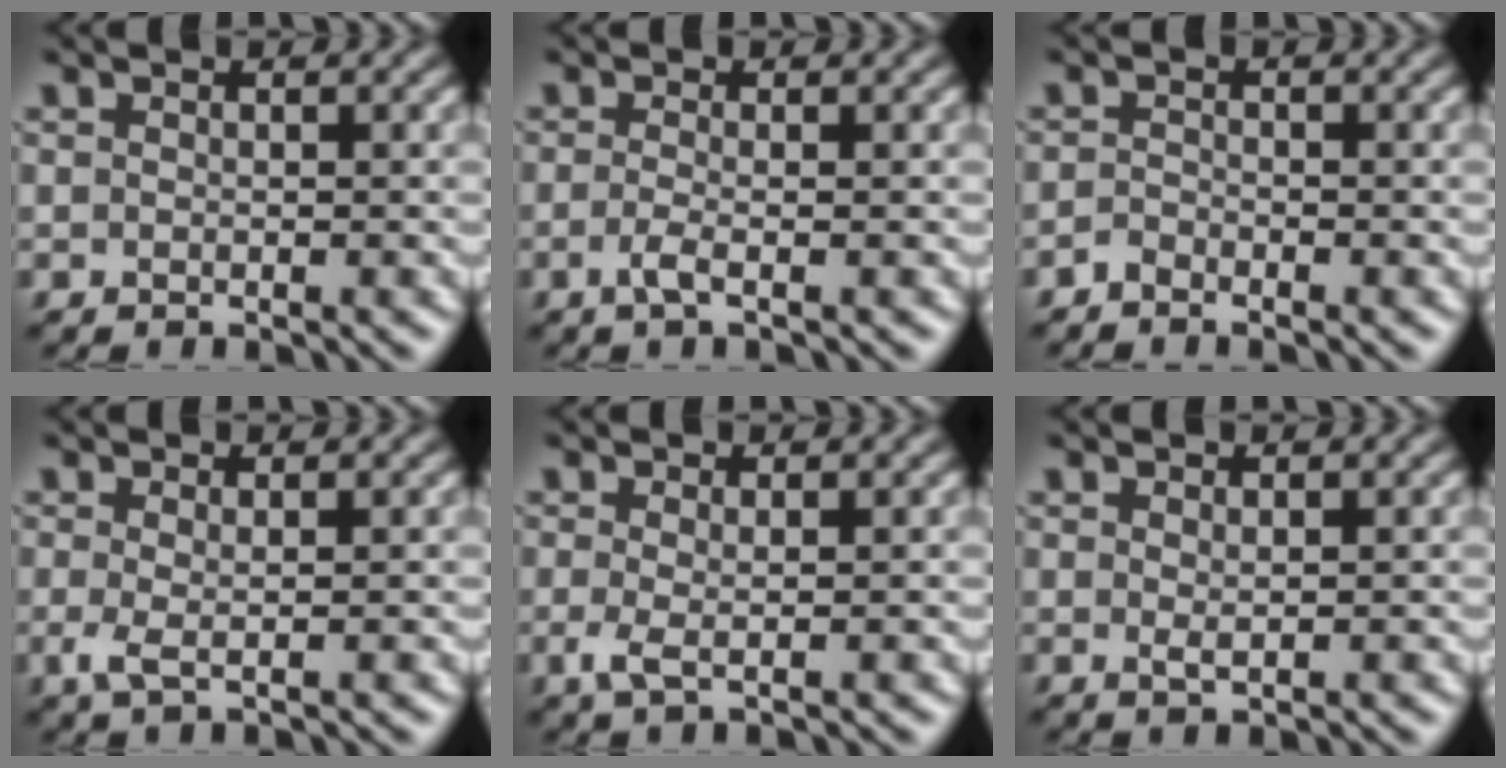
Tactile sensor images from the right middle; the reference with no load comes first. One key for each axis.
{"total": 1.7, "fx": -0.7, "fy": 0.4, "fz": 1.5, "tx": -0.031, "ty": -0.001, "tz": -0.019}
{"total": 0.9, "fx": -0.9, "fy": 0.2, "fz": 0.3, "tx": -0.006, "ty": 0.004, "tz": -0.020}
{"total": 1.6, "fx": -0.1, "fy": 0.3, "fz": 1.6, "tx": -0.037, "ty": 0.000, "tz": -0.003}
{"total": 1.6, "fx": -0.2, "fy": 0.3, "fz": 1.6, "tx": -0.038, "ty": -0.001, "tz": -0.006}
{"total": 0.7, "fx": 0.2, "fy": 0.1, "fz": 0.7, "tx": -0.015, "ty": 0.000, "tz": 0.006}